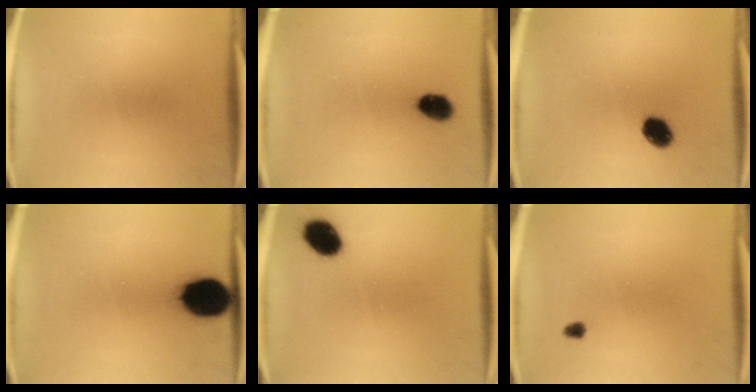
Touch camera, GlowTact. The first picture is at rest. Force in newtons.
{"total": 5.1}
{"total": 5.7}
{"total": 13.9}
{"total": 7.5}
{"total": 1.5}